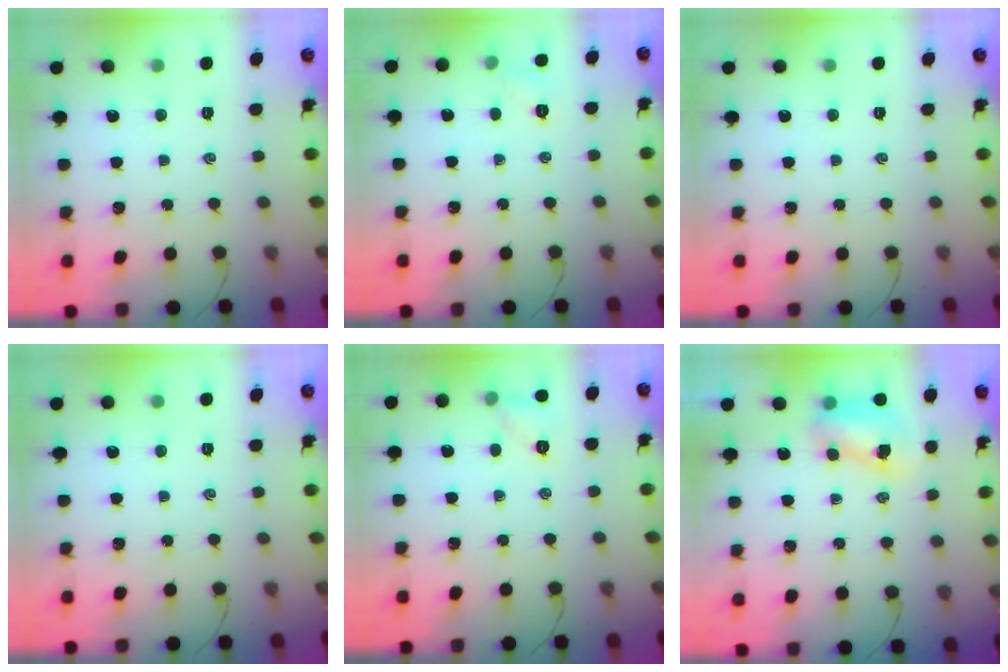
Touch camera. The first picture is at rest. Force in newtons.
{"total": 4.8, "press": 4.5, "slide": 1.4}
{"total": 0.0}
{"total": 0.0}
{"total": 5.5, "press": 5.3, "slide": 1.1}
{"total": 8.1, "press": 8.0, "slide": 1.0}